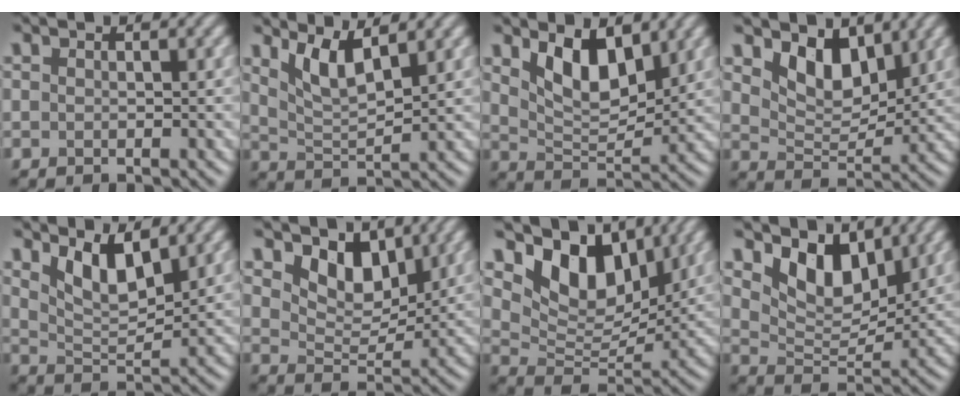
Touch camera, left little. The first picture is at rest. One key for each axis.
{"total": 4.1, "fx": 2.6, "fy": 1.0, "fz": 3.0, "tx": -0.066, "ty": -0.006, "tz": 0.054}
{"total": 5.8, "fx": 2.8, "fy": 2.7, "fz": 4.3, "tx": -0.086, "ty": -0.010, "tz": 0.048}
{"total": 4.7, "fx": 2.9, "fy": 2.5, "fz": 2.7, "tx": -0.058, "ty": -0.013, "tz": 0.045}
{"total": 4.7, "fx": 2.7, "fy": 1.7, "fz": 3.4, "tx": -0.073, "ty": -0.009, "tz": 0.051}
{"total": 4.7, "fx": 3.0, "fy": 2.5, "fz": 2.5, "tx": -0.050, "ty": -0.011, "tz": 0.043}
{"total": 8.6, "fx": 5.1, "fy": 4.8, "fz": 4.9, "tx": -0.085, "ty": -0.009, "tz": 0.086}
{"total": 6.0, "fx": 3.8, "fy": 3.1, "fz": 3.5, "tx": -0.069, "ty": -0.012, "tz": 0.061}